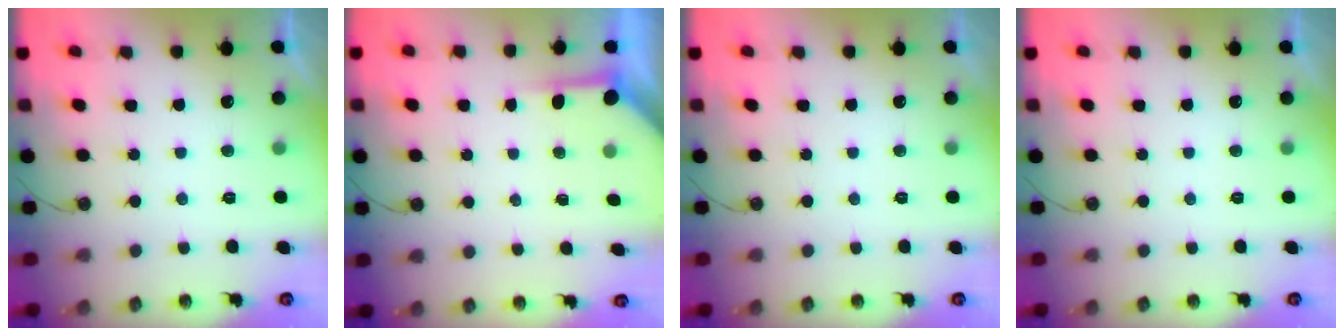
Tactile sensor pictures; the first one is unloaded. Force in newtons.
{"total": 3.6, "press": 3.6, "slide": 0.5}
{"total": 0.0}
{"total": 0.0}